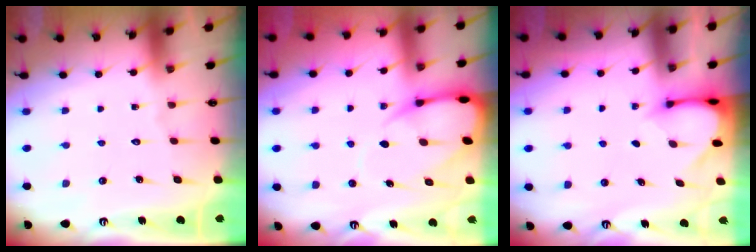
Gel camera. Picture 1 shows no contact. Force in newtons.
{"total": 8.7, "press": 8.6, "slide": 1.0}
{"total": 3.2, "press": 3.2, "slide": 0.3}